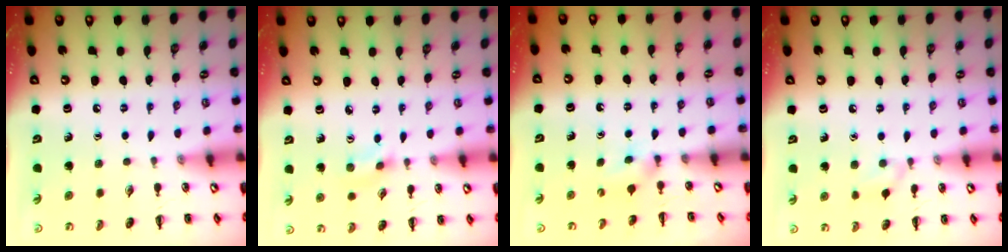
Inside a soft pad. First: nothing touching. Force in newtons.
{"total": 1.4, "press": 1.3, "slide": 0.5}
{"total": 2.5, "press": 2.4, "slide": 0.9}
{"total": 5.2, "press": 4.8, "slide": 1.8}